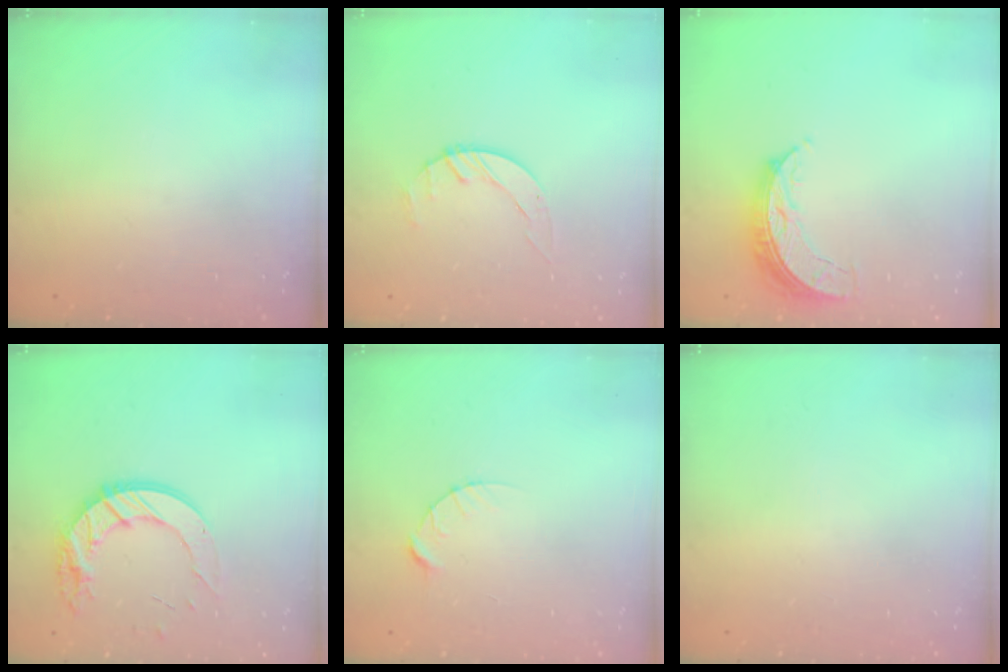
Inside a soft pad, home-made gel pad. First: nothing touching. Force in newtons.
{"total": 1.4, "press": 1.4, "slide": 0.2}
{"total": 7.2, "press": 7.2, "slide": 0.3}
{"total": 14.7, "press": 14.6, "slide": 1.3}
{"total": 4.7, "press": 4.7, "slide": 0.6}
{"total": 0.0}